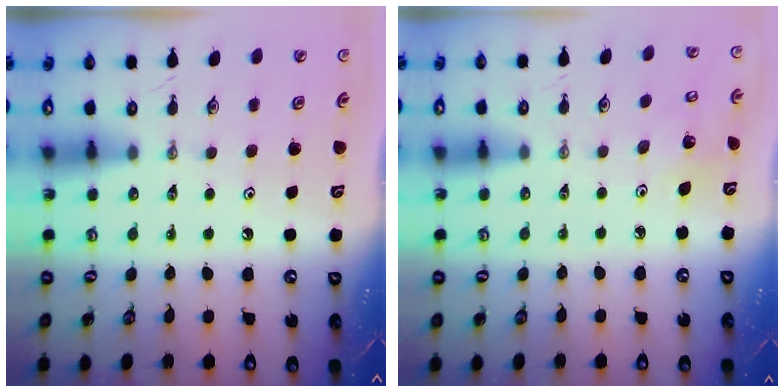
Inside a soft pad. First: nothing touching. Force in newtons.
{"total": 3.4, "press": 3.4, "slide": 0.2}